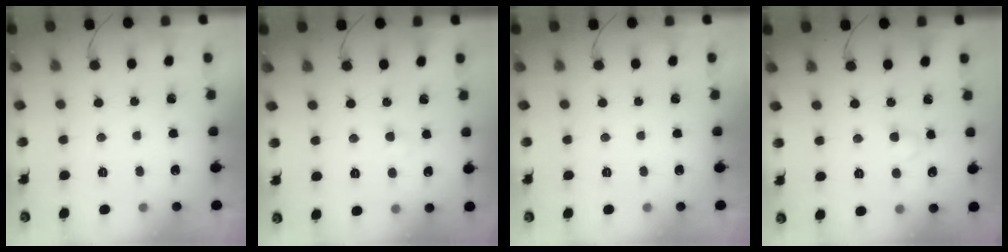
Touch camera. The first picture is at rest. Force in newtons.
{"total": 1.9, "press": 1.7, "slide": 0.8}
{"total": 0.0}
{"total": 2.0, "press": 1.7, "slide": 0.9}